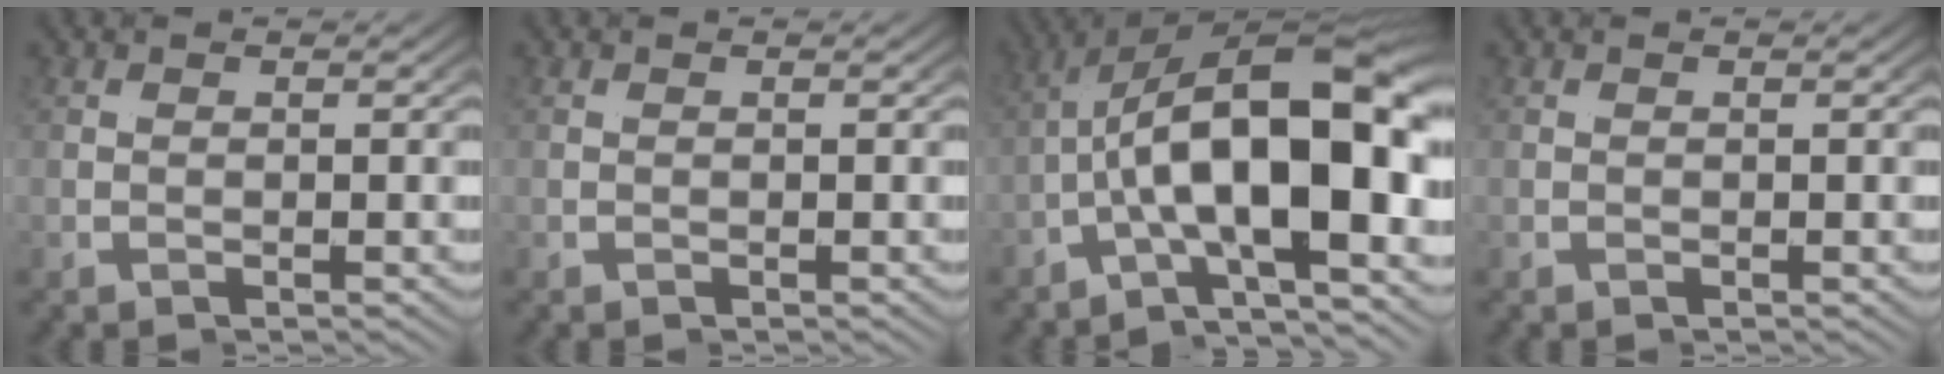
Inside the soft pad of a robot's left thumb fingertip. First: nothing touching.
{"total": 0.0}
{"total": 14.9, "force": [-1.8, 6.3, 13.4], "torque": [-0.211, -0.005, -0.036]}
{"total": 0.0}